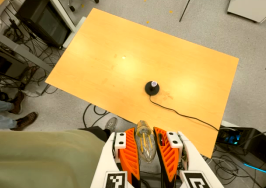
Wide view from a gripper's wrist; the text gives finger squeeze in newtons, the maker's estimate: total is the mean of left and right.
{"total": 19.2, "left": 21.2, "right": 17.3}